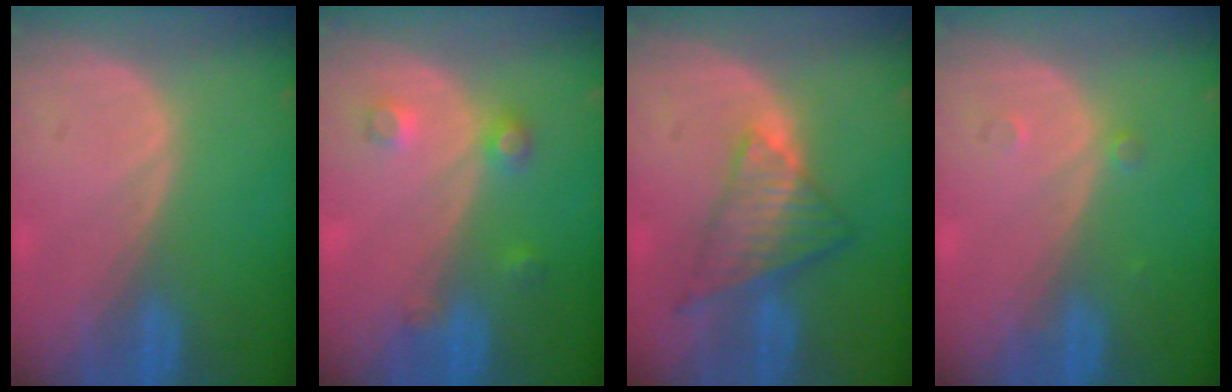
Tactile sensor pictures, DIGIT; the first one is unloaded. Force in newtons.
{"total": 3.5, "press": 3.2, "slide": 1.4}
{"total": 7.6, "press": 6.4, "slide": 4.1}
{"total": 0.8, "press": 0.8, "slide": 0.1}